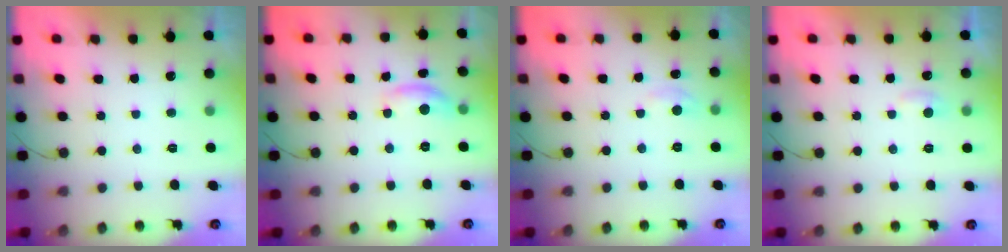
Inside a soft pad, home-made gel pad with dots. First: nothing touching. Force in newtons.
{"total": 8.2, "press": 8.2, "slide": 0.3}
{"total": 3.3, "press": 3.3, "slide": 0.4}
{"total": 3.6, "press": 3.6, "slide": 0.3}